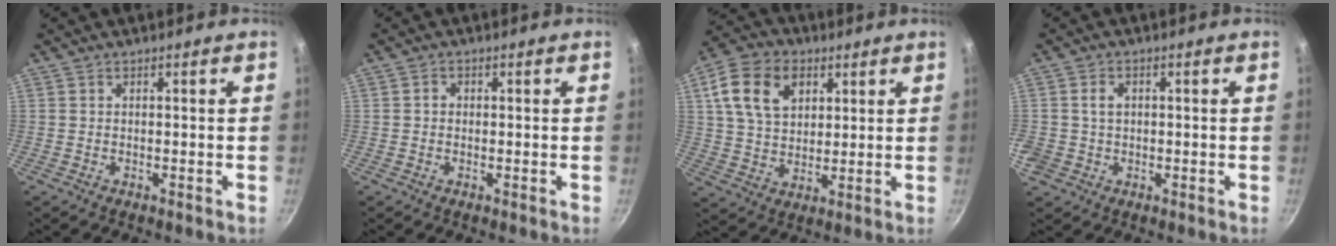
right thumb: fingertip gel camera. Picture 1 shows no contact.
{"total": 1.2, "force": [0.1, 1.0, 0.5], "torque": [-0.007, 0.005, -0.001]}
{"total": 13.3, "force": [4.9, 9.3, 8.2], "torque": [-0.130, -0.004, 0.082]}
{"total": 4.1, "force": [0.2, 3.5, 2.1], "torque": [-0.029, 0.006, 0.002]}